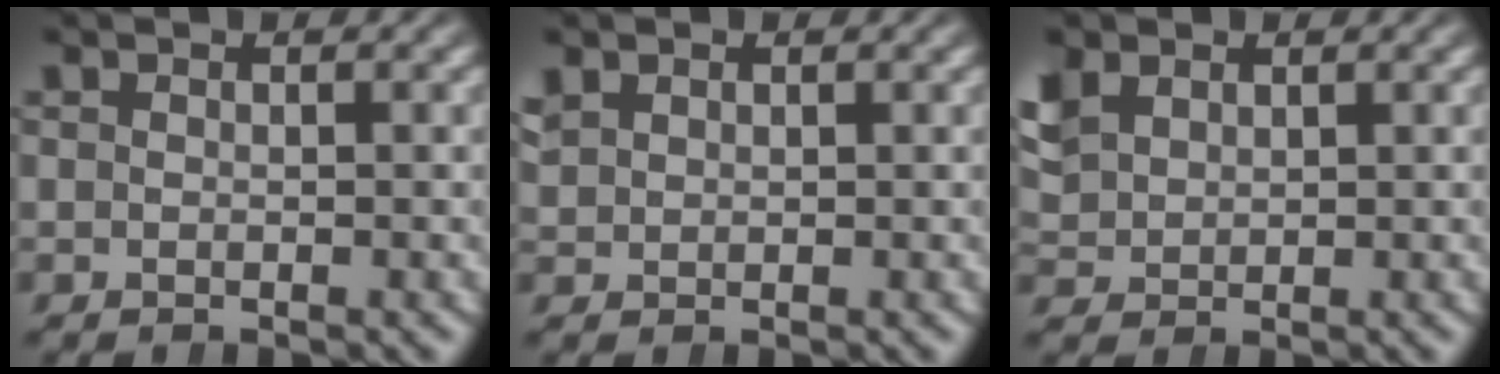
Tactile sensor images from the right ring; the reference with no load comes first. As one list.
[{"total": 1.9, "force": [1.0, 1.5, 0.6], "torque": [-0.013, 0.006, 0.022]}, {"total": 3.3, "force": [1.3, 2.7, 1.3], "torque": [-0.038, 0.002, 0.032]}]